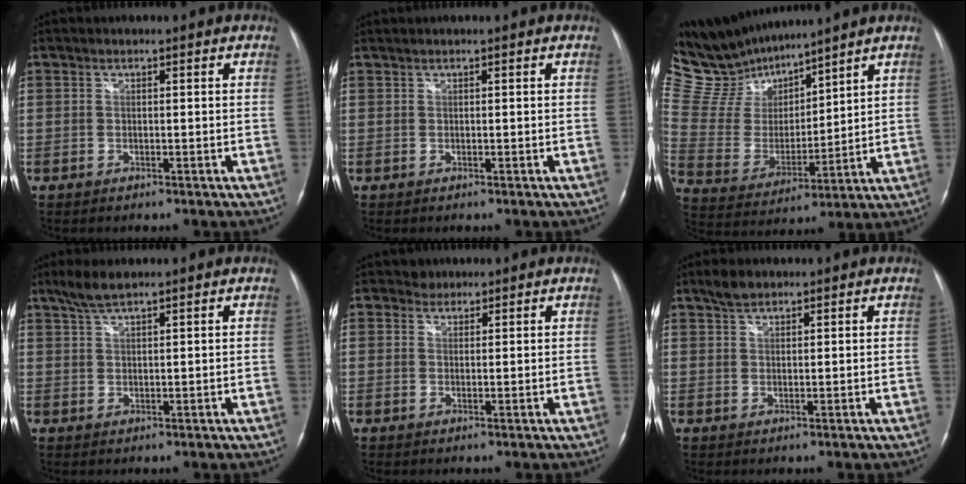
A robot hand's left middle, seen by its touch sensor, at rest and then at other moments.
{"total": 0.0}
{"total": 13.1, "force": [12.5, 3.1, 2.8], "torque": [-0.081, 0.012, 0.260]}
{"total": 3.5, "force": [2.8, 0.4, 2.0], "torque": [-0.049, 0.009, 0.059]}
{"total": 1.8, "force": [1.2, 1.3, -0.4], "torque": [0.013, 0.004, 0.012]}
{"total": 2.8, "force": [2.3, 1.3, 1.2], "torque": [-0.026, 0.009, 0.041]}